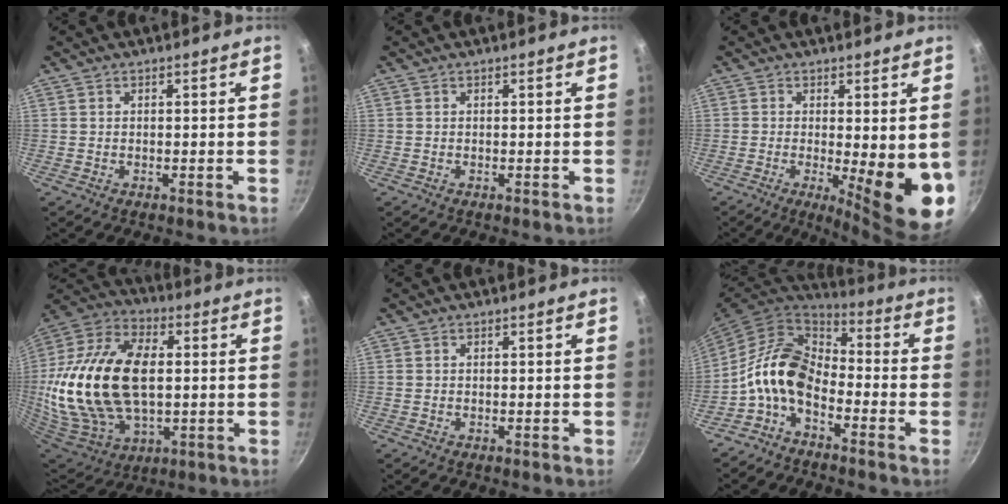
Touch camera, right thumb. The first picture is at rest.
{"total": 0.0}
{"total": 12.4, "force": [-1.5, 3.4, 11.9], "torque": [-0.137, -0.023, -0.010]}
{"total": 30.2, "force": [0.9, 18.5, 23.8], "torque": [-0.472, 0.006, 0.020]}
{"total": 0.0}
{"total": 13.1, "force": [-4.3, 8.4, 9.2], "torque": [-0.160, 0.059, -0.108]}